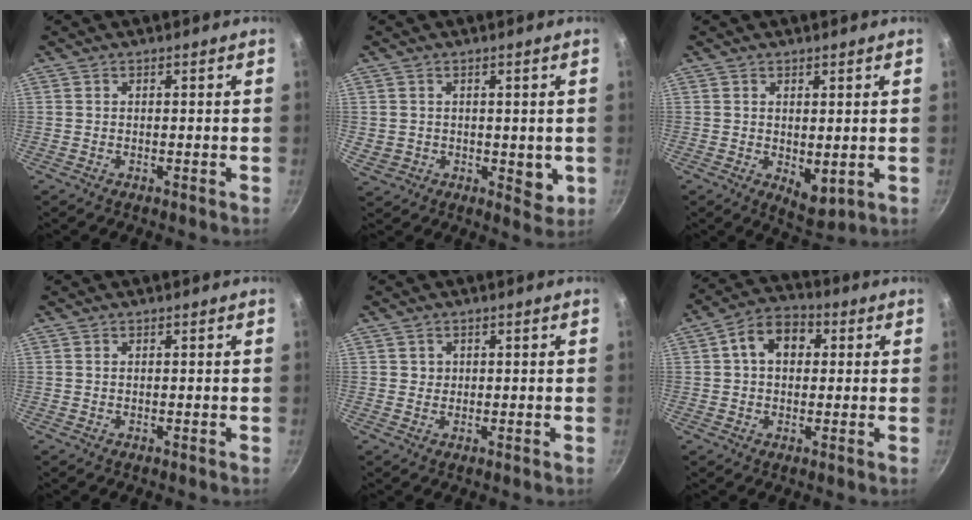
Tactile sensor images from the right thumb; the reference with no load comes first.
{"total": 5.9, "force": [0.5, 4.7, 3.5], "torque": [-0.040, -0.012, 0.012]}
{"total": 5.1, "force": [0.7, 3.0, 4.1], "torque": [-0.048, -0.020, 0.017]}
{"total": 0.0}
{"total": 1.3, "force": [0.4, 1.2, 0.2], "torque": [0.007, 0.003, 0.004]}
{"total": 9.0, "force": [1.9, 6.4, 6.0], "torque": [-0.067, 0.020, 0.016]}